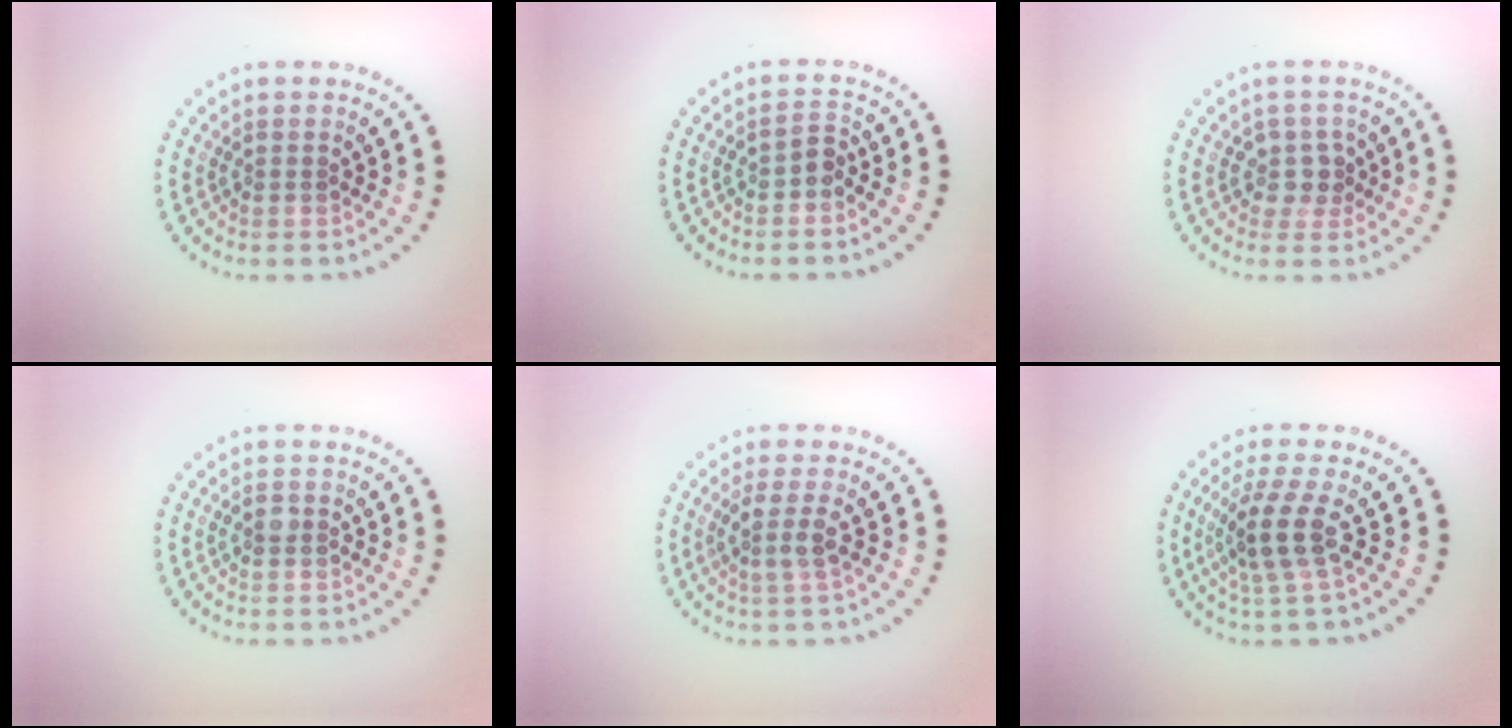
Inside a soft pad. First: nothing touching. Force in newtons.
{"total": 1.2, "press": 1.0, "slide": 0.5}
{"total": 2.3, "press": 1.8, "slide": 1.5}
{"total": 1.0, "press": 1.0, "slide": 0.0}
{"total": 2.2, "press": 1.8, "slide": 1.2}
{"total": 3.7, "press": 2.9, "slide": 2.3}